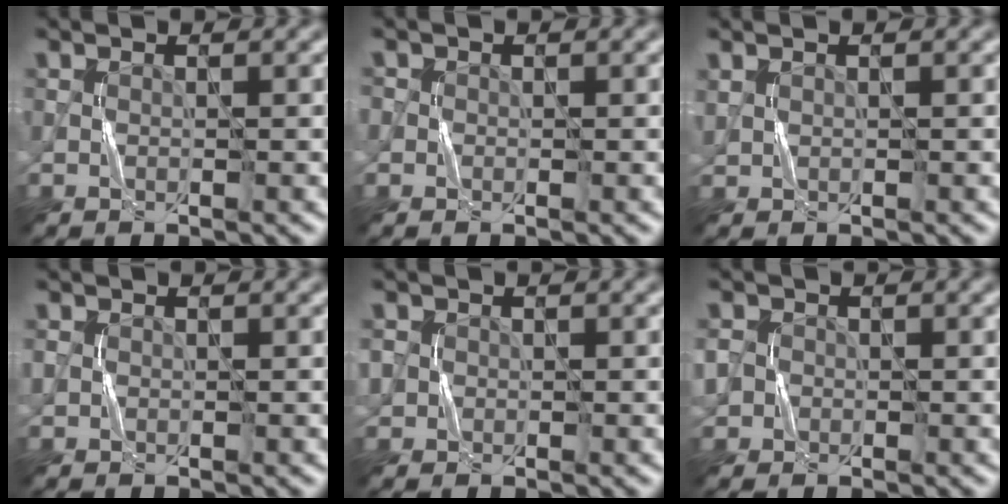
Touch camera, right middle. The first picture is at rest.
{"total": 0.9, "force": [0.0, 0.9, 0.1], "torque": [0.005, -0.003, -0.007]}
{"total": 0.6, "force": [0.5, 0.4, 0.1], "torque": [-0.005, 0.000, 0.015]}
{"total": 0.9, "force": [0.0, 0.9, 0.3], "torque": [-0.004, 0.001, -0.004]}
{"total": 2.0, "force": [0.1, 1.9, 0.5], "torque": [-0.013, 0.005, 0.000]}
{"total": 3.7, "force": [-0.4, 3.5, 1.3], "torque": [-0.034, 0.011, -0.021]}